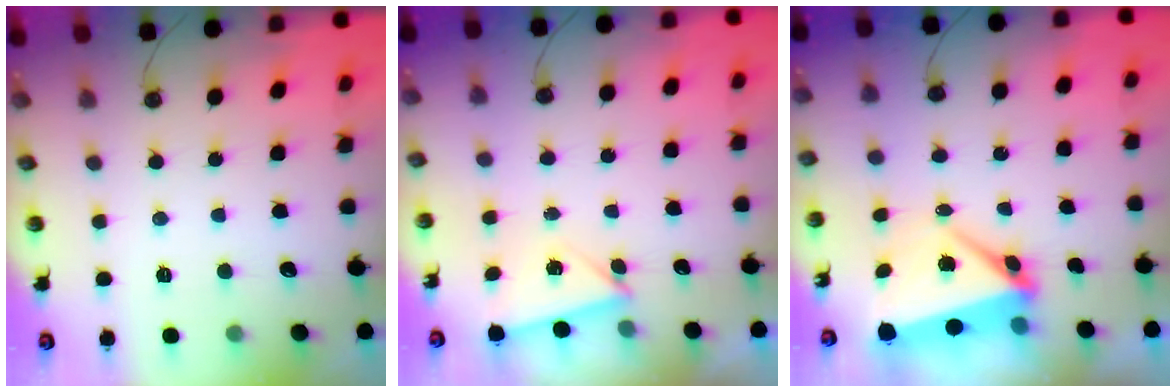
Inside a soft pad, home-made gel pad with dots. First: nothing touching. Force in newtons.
{"total": 3.3, "press": 3.0, "slide": 1.4}
{"total": 6.3, "press": 6.3, "slide": 0.8}